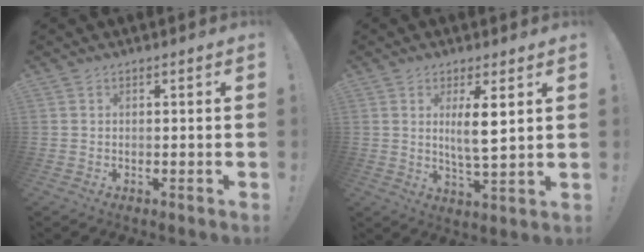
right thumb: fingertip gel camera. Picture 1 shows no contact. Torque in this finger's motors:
{"motor_torque": [-0.17, 0.61, 0.84, 0.03, 0.04]}